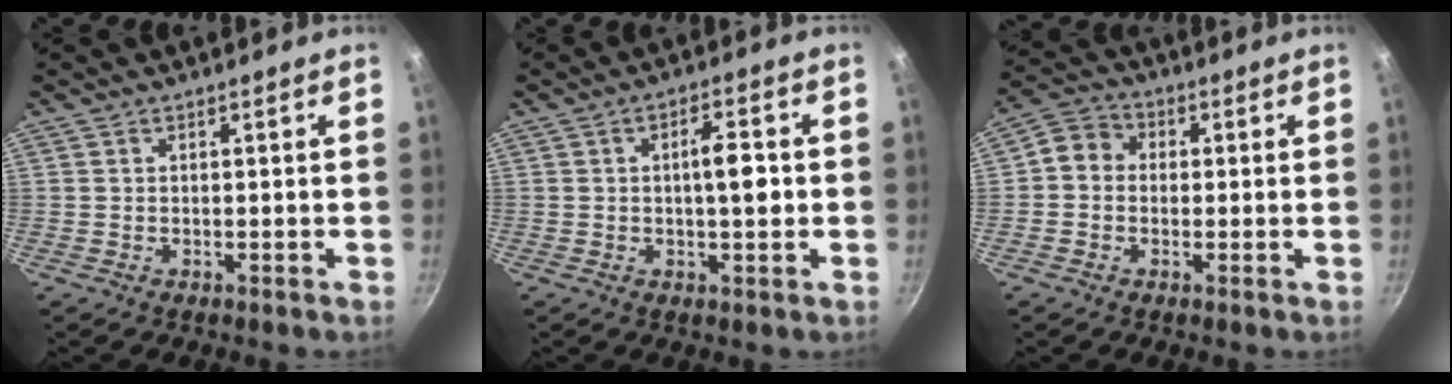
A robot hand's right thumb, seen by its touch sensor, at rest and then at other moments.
{"total": 5.7, "force": [0.0, 2.0, 5.4], "torque": [-0.073, 0.010, -0.003]}
{"total": 5.8, "force": [0.1, 5.1, 2.8], "torque": [-0.030, 0.013, -0.020]}